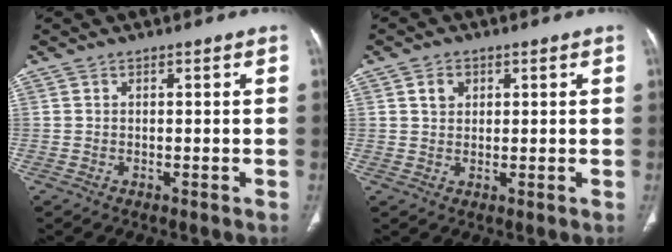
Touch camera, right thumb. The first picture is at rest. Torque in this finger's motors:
{"motor_torque": [0.14, 0.09, 0.29, -0.21, 0.10]}